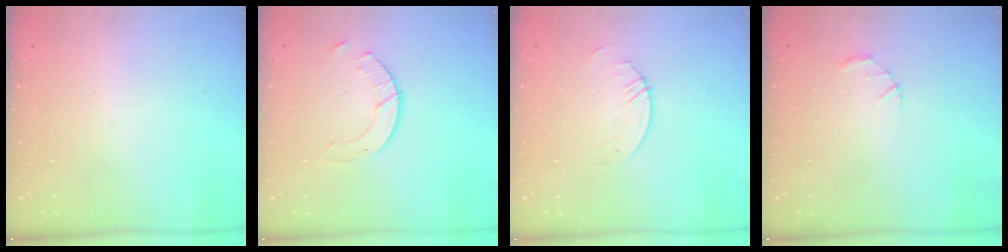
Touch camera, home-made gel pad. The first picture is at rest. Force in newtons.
{"total": 5.1, "press": 5.1, "slide": 0.6}
{"total": 0.8, "press": 0.8, "slide": 0.2}
{"total": 1.5, "press": 1.5, "slide": 0.3}